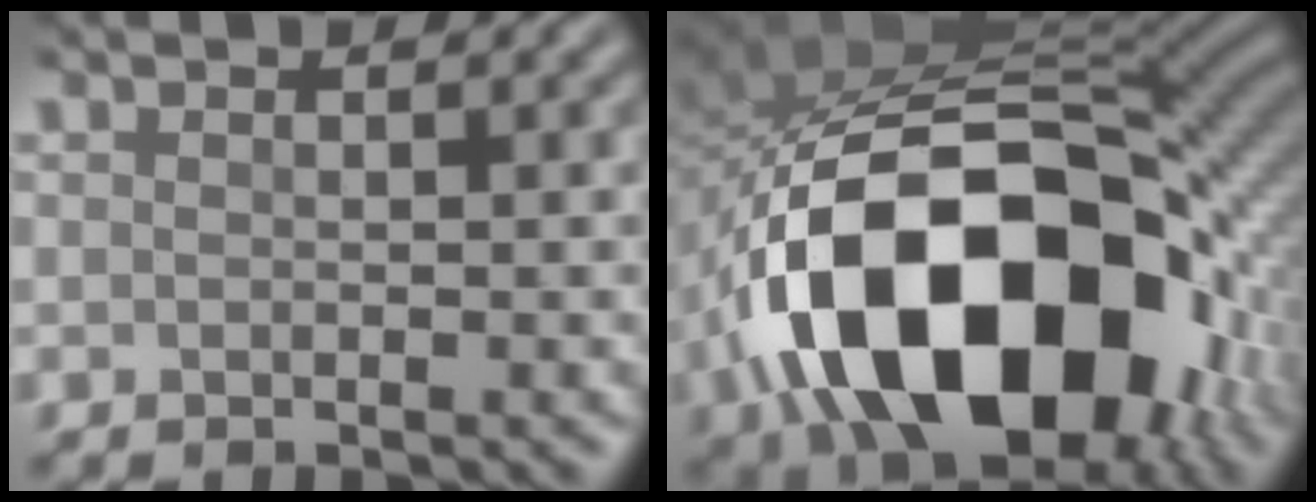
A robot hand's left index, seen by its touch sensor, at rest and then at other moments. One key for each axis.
{"total": 18.6, "fx": -6.0, "fy": 11.6, "fz": 13.2, "tx": -0.230, "ty": -0.036, "tz": -0.086}